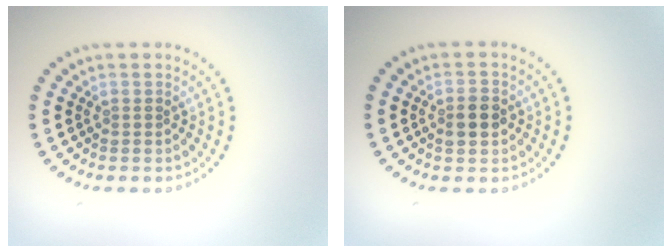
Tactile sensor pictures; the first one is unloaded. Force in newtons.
{"total": 2.7, "press": 2.7, "slide": 0.1}